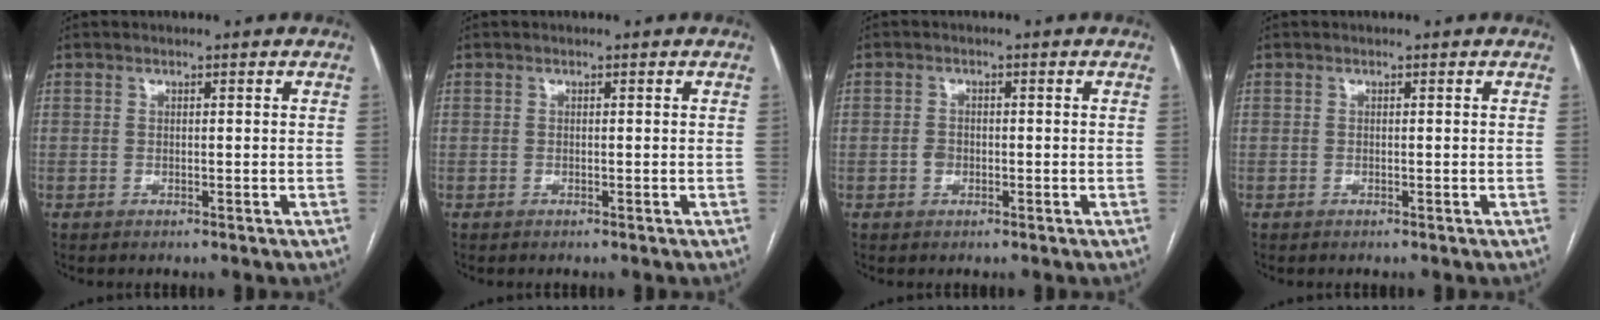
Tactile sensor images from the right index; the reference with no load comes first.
{"total": 0.0}
{"total": 1.5, "force": [-0.4, 1.3, 0.8], "torque": [-0.013, 0.005, -0.006]}
{"total": 0.0}